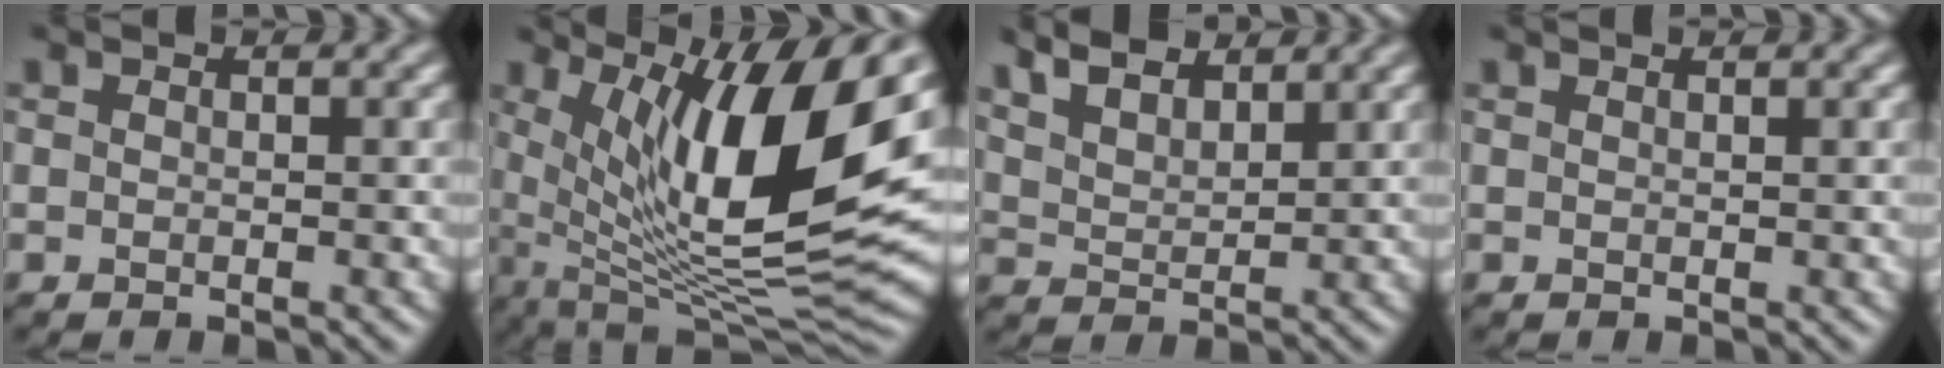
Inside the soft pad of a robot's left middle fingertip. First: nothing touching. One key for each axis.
{"total": 14.2, "fx": 4.0, "fy": 4.8, "fz": 12.7, "tx": -0.210, "ty": -0.007, "tz": 0.069}
{"total": 5.8, "fx": 4.9, "fy": 2.1, "fz": 2.4, "tx": -0.058, "ty": 0.022, "tz": 0.073}
{"total": 1.1, "fx": 0.9, "fy": 0.4, "fz": 0.6, "tx": -0.002, "ty": 0.001, "tz": 0.000}